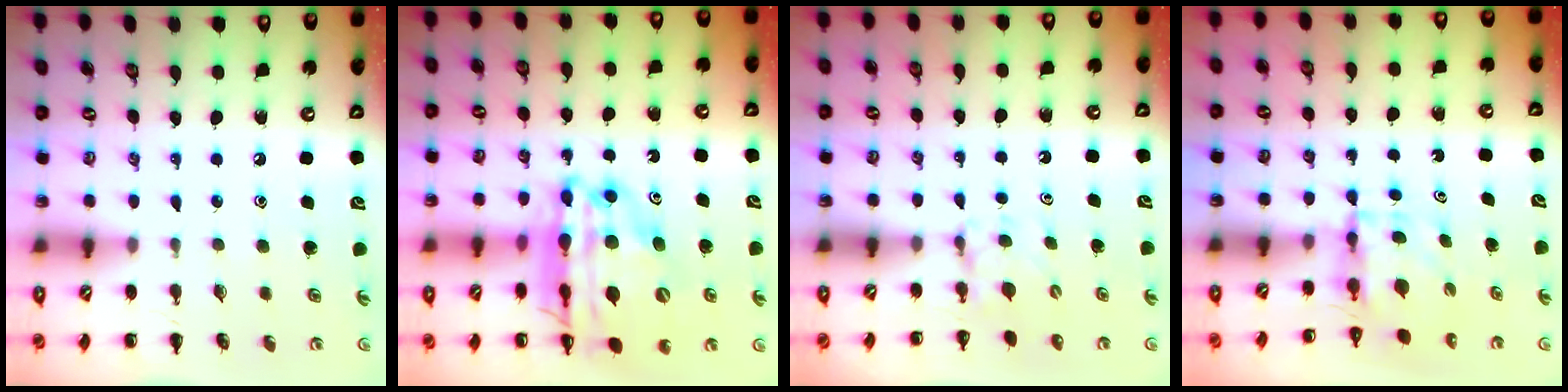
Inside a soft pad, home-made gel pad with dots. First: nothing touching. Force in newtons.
{"total": 22.2, "press": 21.6, "slide": 5.1}
{"total": 4.2, "press": 4.0, "slide": 1.5}
{"total": 3.9, "press": 3.9, "slide": 0.3}